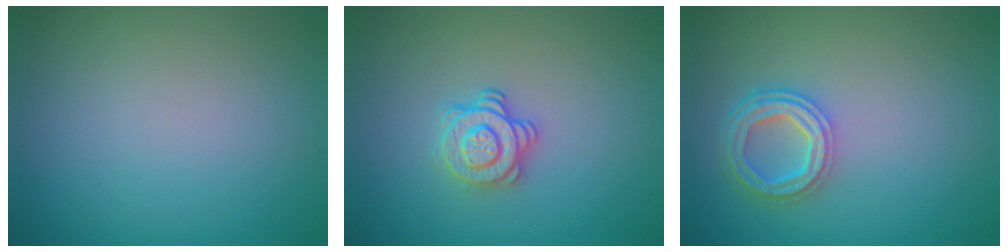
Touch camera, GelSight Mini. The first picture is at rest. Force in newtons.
{"total": 3.0, "press": 2.6, "slide": 1.4}
{"total": 4.1, "press": 3.2, "slide": 2.6}